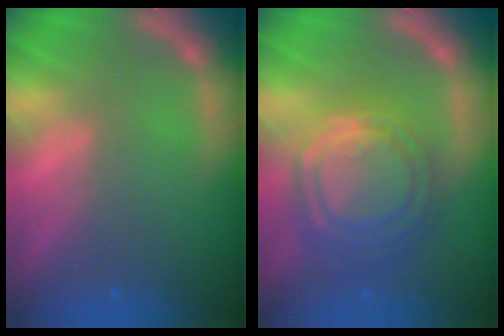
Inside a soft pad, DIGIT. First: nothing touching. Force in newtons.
{"total": 10.0}